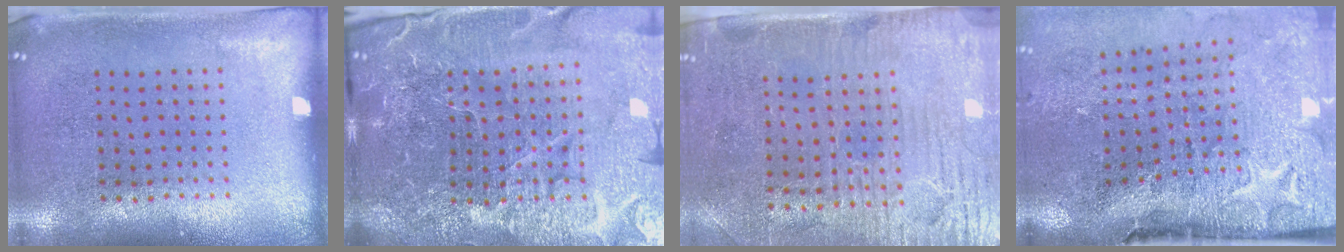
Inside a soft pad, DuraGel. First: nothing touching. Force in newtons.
{"total": 6.1, "press": 5.5, "slide": 2.5}
{"total": 3.5, "press": 3.2, "slide": 1.6}
{"total": 4.8, "press": 3.8, "slide": 2.9}